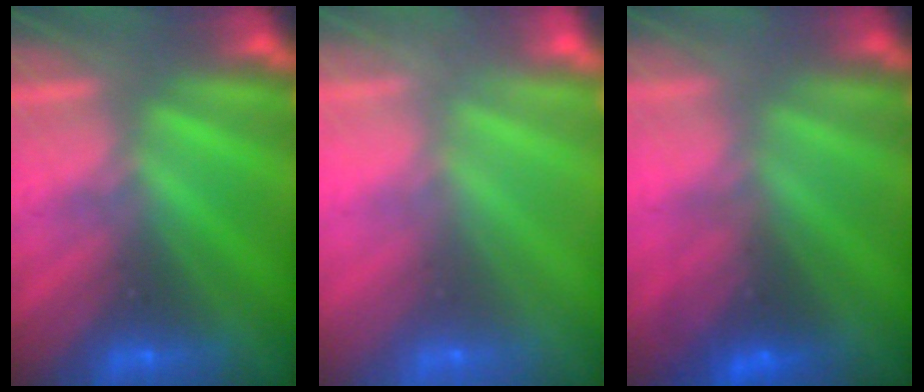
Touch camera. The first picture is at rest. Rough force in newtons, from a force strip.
{"total": 10.8}
{"total": 2.8}